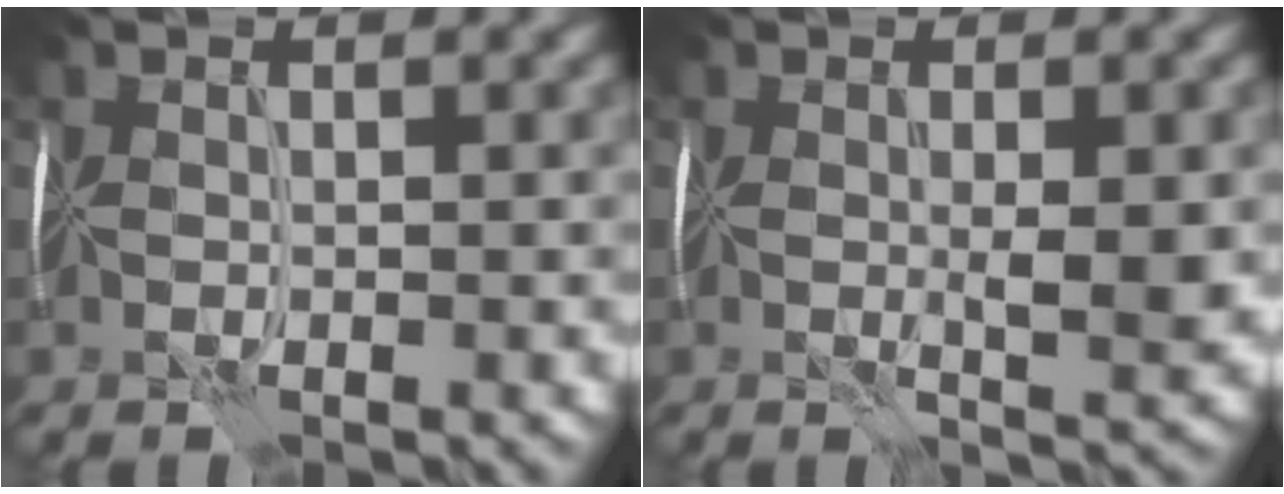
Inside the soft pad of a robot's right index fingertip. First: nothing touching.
{"total": 2.7, "force": [0.0, 0.5, 2.7], "torque": [-0.043, -0.001, 0.002]}